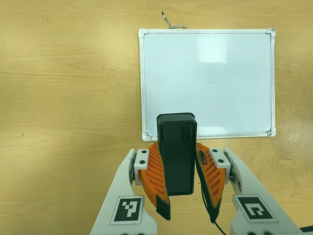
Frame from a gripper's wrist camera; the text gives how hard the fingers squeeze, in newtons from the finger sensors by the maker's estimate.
{"total": 8.4, "left": 7.5, "right": 9.2}